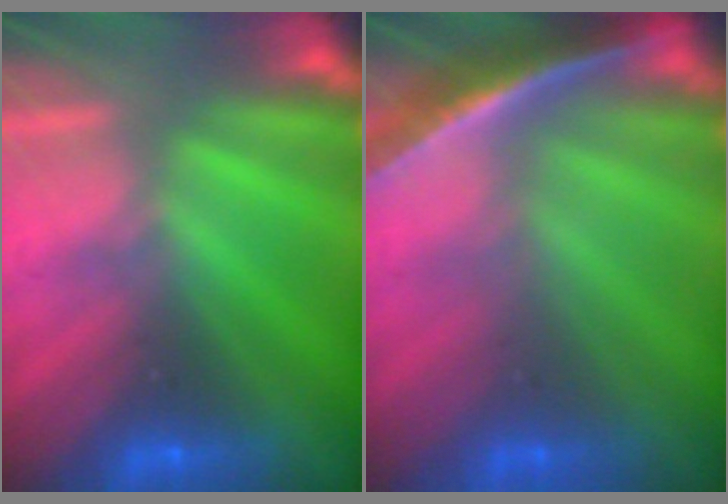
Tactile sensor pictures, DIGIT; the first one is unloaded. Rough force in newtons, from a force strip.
{"total": 1.7}